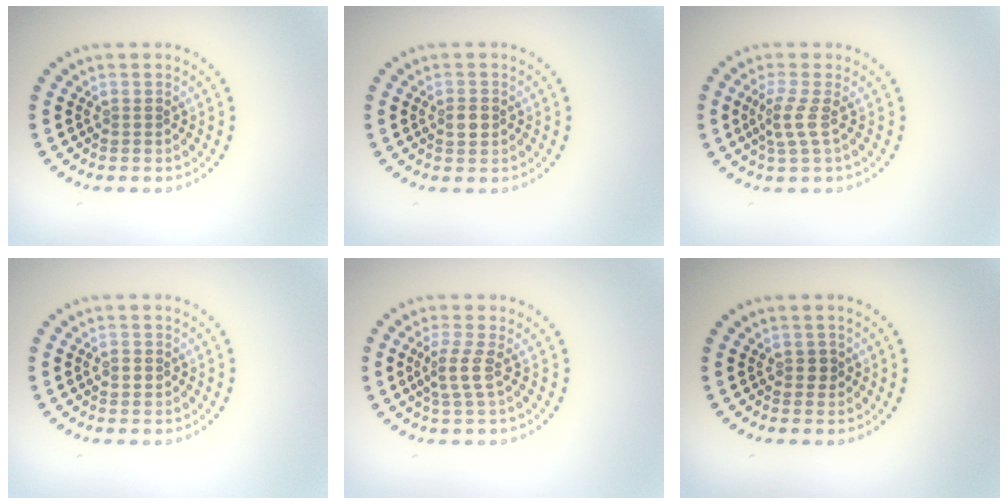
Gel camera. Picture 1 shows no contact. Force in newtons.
{"total": 1.6, "press": 1.5, "slide": 0.3}
{"total": 2.1, "press": 1.5, "slide": 1.4}
{"total": 0.9, "press": 0.8, "slide": 0.3}
{"total": 2.1, "press": 1.6, "slide": 1.4}
{"total": 0.8, "press": 0.7, "slide": 0.4}